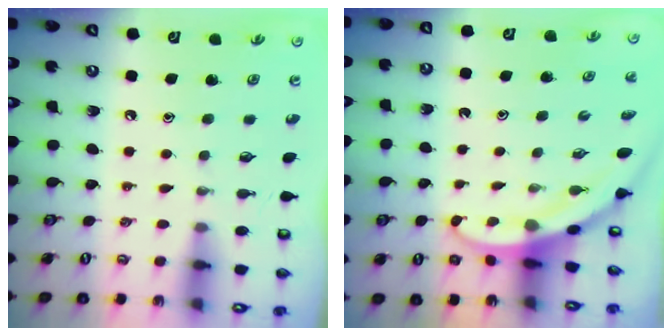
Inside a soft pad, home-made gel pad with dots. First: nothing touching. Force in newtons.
{"total": 3.3, "press": 3.3, "slide": 0.1}